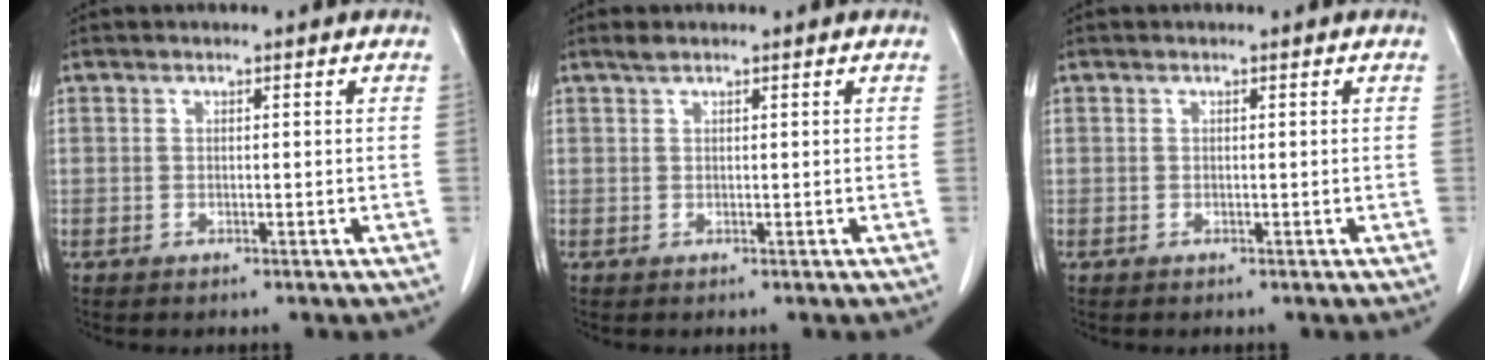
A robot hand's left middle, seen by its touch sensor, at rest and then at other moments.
{"total": 0.8, "force": [0.7, 0.1, 0.4], "torque": [-0.014, 0.005, 0.017]}
{"total": 0.0}